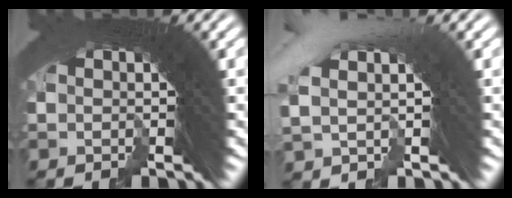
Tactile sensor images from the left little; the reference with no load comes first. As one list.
[{"total": 2.7, "force": [1.4, 1.2, 2.0], "torque": [-0.031, 0.035, 0.017]}]